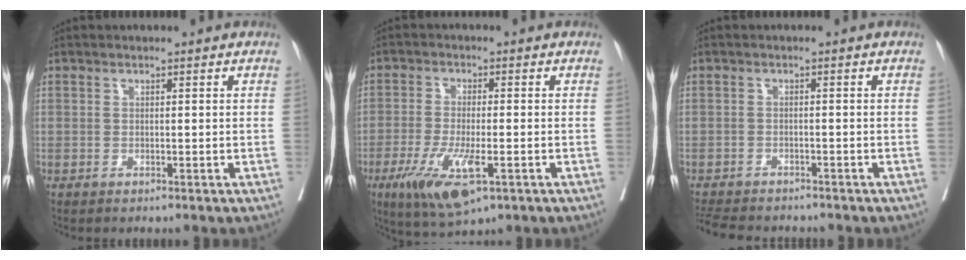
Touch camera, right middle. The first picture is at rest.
{"total": 9.5, "force": [-4.2, 2.4, 8.1], "torque": [-0.155, -0.023, -0.065]}
{"total": 9.0, "force": [-8.0, 2.4, 3.2], "torque": [-0.069, -0.011, -0.116]}